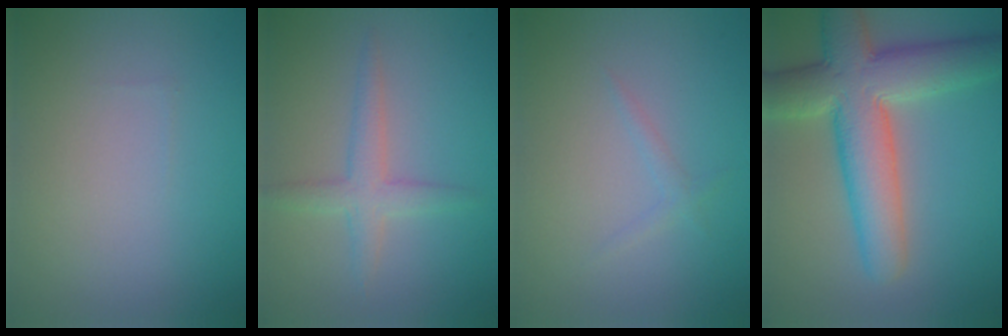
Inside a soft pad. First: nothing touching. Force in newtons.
{"total": 2.4, "press": 2.4, "slide": 0.1}
{"total": 0.8, "press": 0.8, "slide": 0.0}
{"total": 9.3, "press": 9.2, "slide": 0.5}